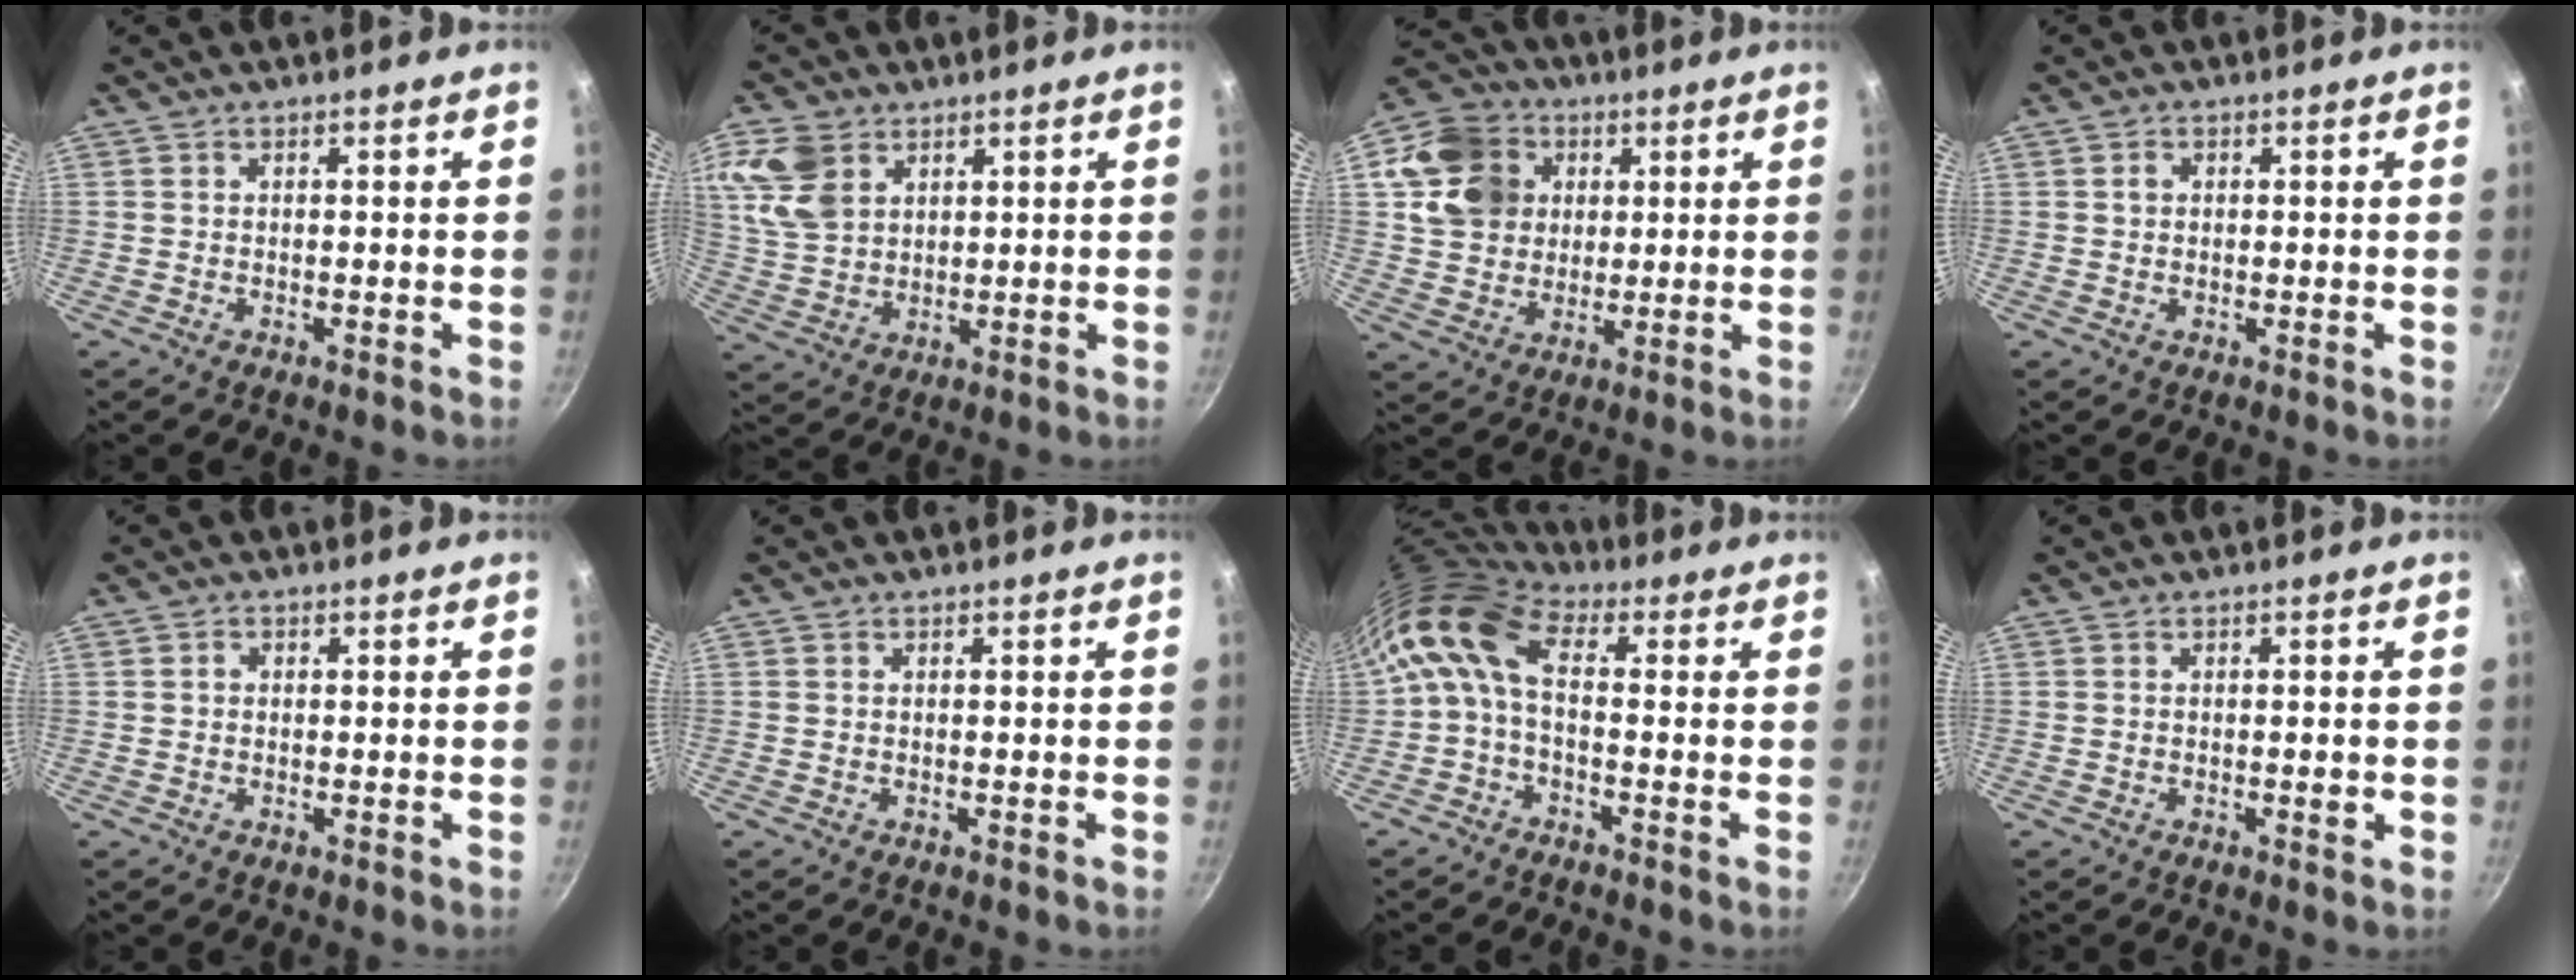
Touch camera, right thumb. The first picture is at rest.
{"total": 10.1, "force": [4.4, 7.1, 5.6], "torque": [-0.099, -0.010, 0.095]}
{"total": 14.4, "force": [4.0, 12.2, 6.5], "torque": [-0.099, 0.010, 0.069]}
{"total": 1.3, "force": [0.3, 1.1, 0.6], "torque": [-0.005, 0.004, 0.004]}
{"total": 1.0, "force": [0.1, 0.9, 0.4], "torque": [-0.004, 0.004, 0.000]}
{"total": 0.0}
{"total": 9.5, "force": [0.6, 5.3, 7.8], "torque": [-0.159, 0.025, -0.004]}
{"total": 1.3, "force": [-0.2, 0.4, 1.2], "torque": [-0.020, 0.001, -0.004]}